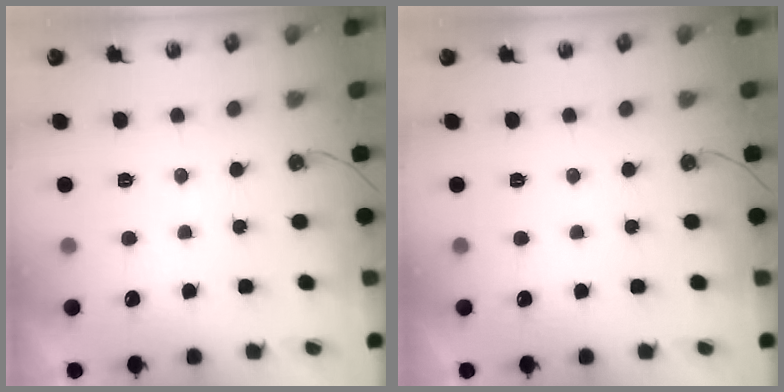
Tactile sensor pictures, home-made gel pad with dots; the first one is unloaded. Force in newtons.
{"total": 0.0}